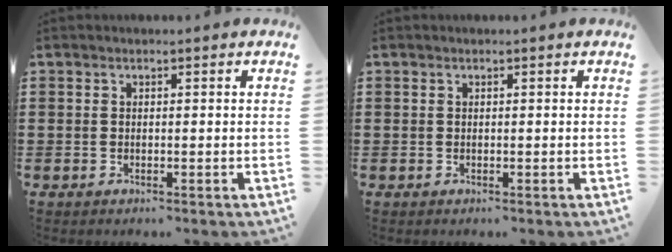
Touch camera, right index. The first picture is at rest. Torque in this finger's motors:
{"motor_torque": [0.96, 1.18, 0.00, 0.01]}